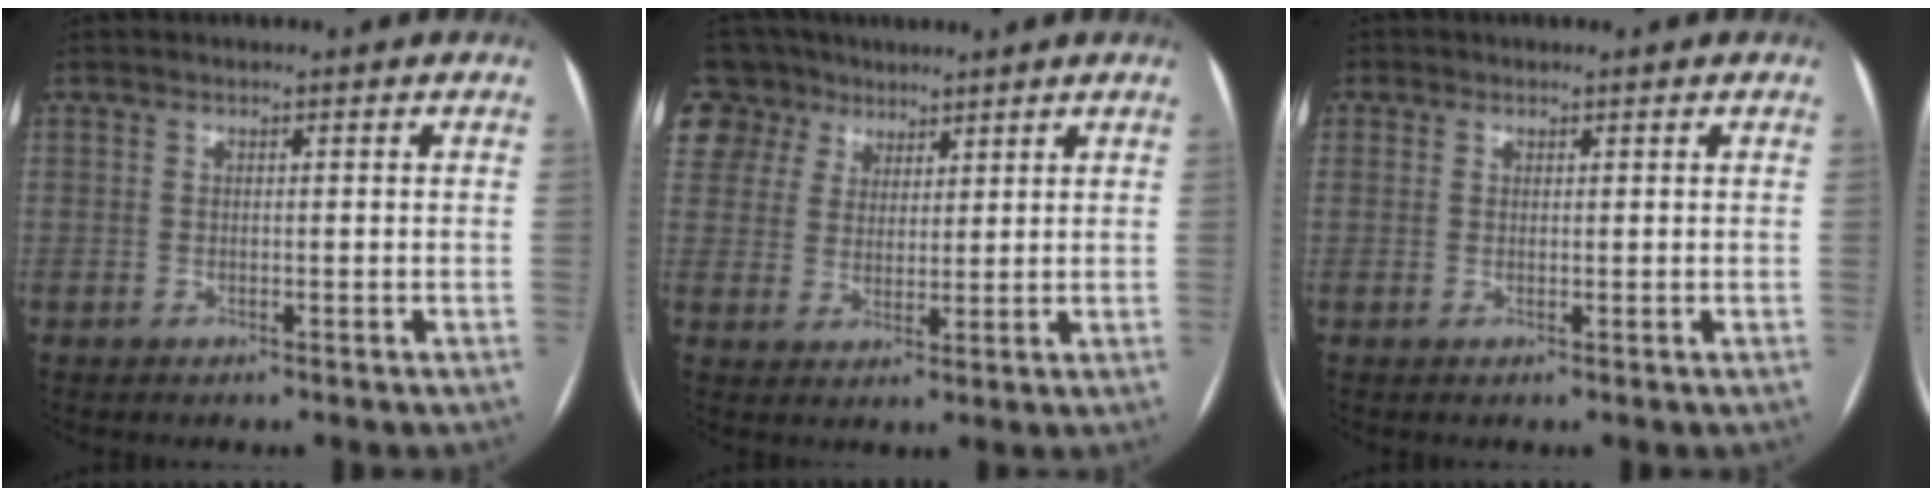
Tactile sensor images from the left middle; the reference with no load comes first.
{"total": 13.0, "force": [8.4, 9.6, 2.2], "torque": [-0.076, 0.047, 0.166]}
{"total": 1.3, "force": [0.5, 1.2, 0.2], "torque": [0.009, 0.000, 0.003]}